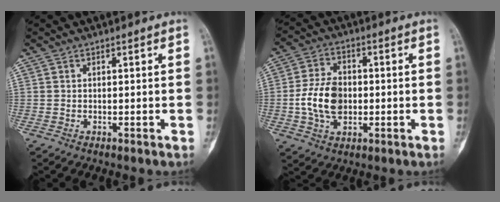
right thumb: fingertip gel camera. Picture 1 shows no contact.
{"total": 10.2, "force": [-1.0, 7.0, 7.4], "torque": [-0.127, 0.011, -0.020]}